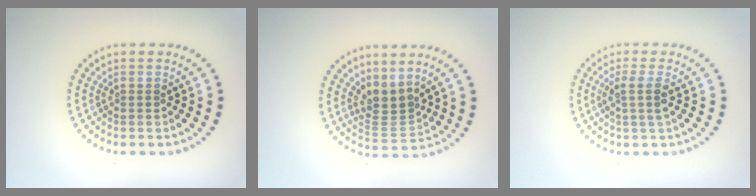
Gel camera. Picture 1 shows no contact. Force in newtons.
{"total": 2.8, "press": 2.0, "slide": 1.9}
{"total": 1.9, "press": 1.5, "slide": 1.1}